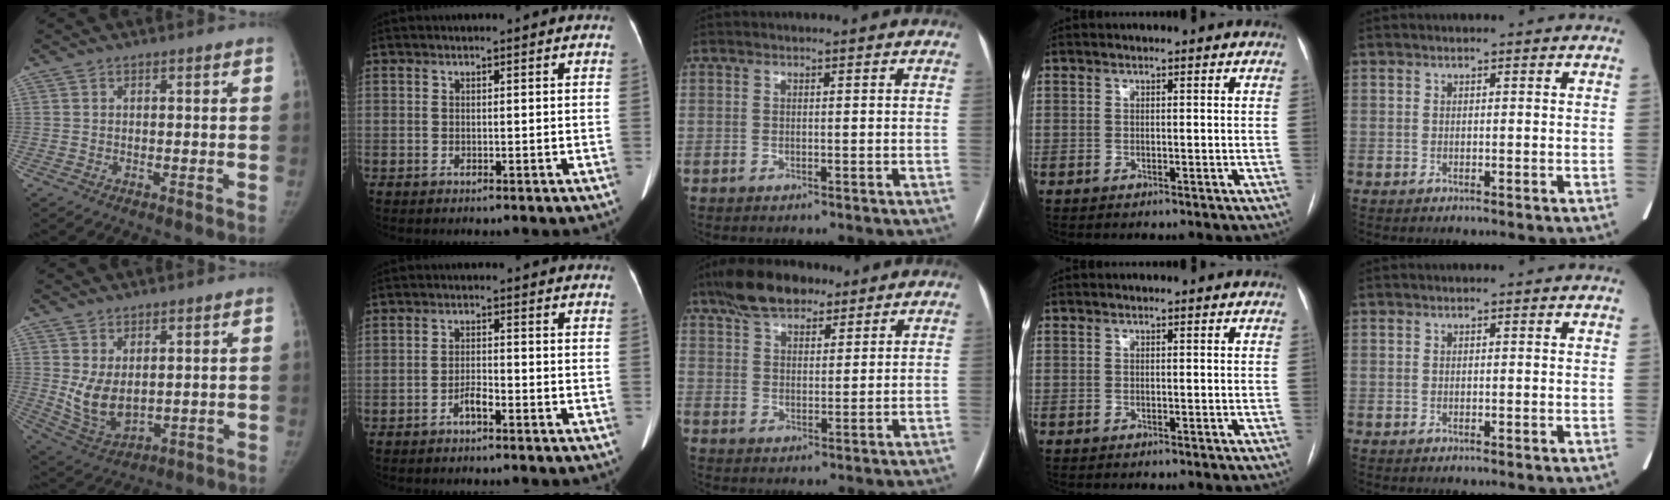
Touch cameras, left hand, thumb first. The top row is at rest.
{"thumb": {"total": 8.1, "force": [1.7, 5.0, 6.2], "torque": [-0.105, -0.024, 0.054]}, "index": {"total": 2.2, "force": [-1.6, 0.3, 1.5], "torque": [-0.027, 0.003, -0.030]}, "middle": {"total": 9.4, "force": [7.1, 3.9, 4.7], "torque": [-0.088, 0.018, 0.125]}}